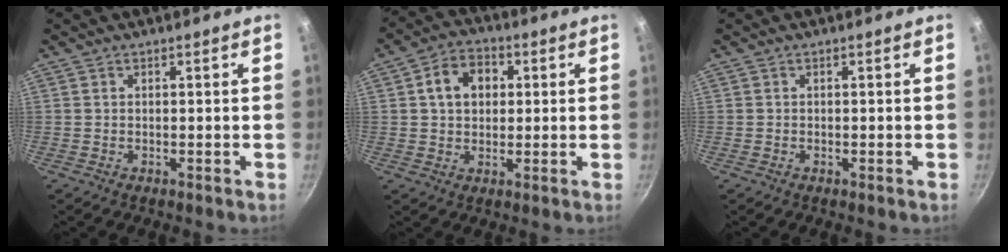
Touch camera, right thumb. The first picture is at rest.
{"total": 8.3, "force": [1.9, 6.3, 5.0], "torque": [-0.056, 0.012, 0.022]}
{"total": 0.0}